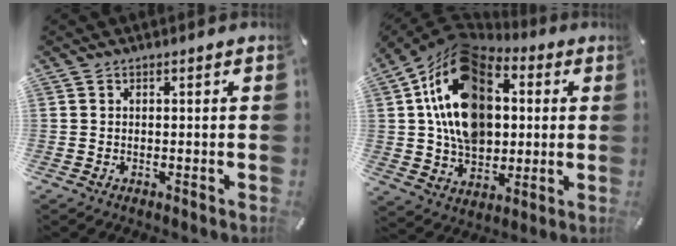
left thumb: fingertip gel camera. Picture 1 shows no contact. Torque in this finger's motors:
{"motor_torque": [2.63, 2.38, 2.70, -0.07, 0.84]}